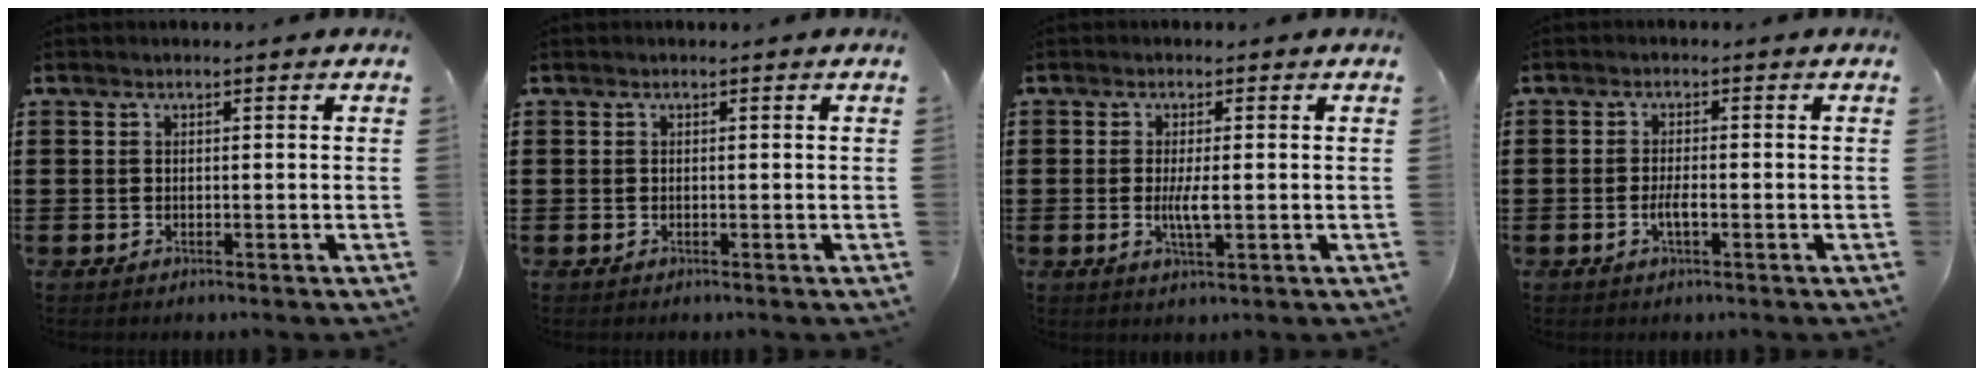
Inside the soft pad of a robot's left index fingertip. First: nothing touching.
{"total": 0.0}
{"total": 3.5, "force": [-0.3, 0.7, 3.4], "torque": [-0.067, -0.005, -0.009]}
{"total": 2.4, "force": [-0.8, 0.6, 2.2], "torque": [-0.046, -0.001, -0.017]}